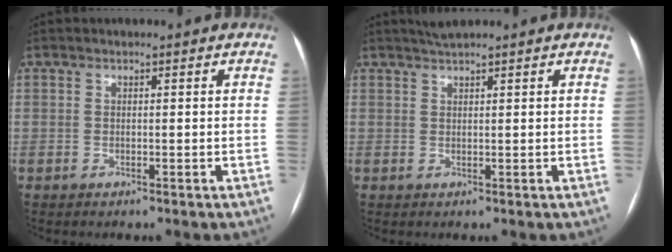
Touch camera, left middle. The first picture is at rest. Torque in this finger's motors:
{"motor_torque": [0.00, 0.00, -0.05, -0.01]}